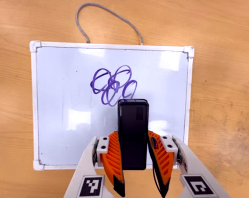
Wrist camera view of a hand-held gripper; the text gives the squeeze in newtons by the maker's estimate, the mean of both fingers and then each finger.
{"total": 4.4, "left": 2.9, "right": 6.0}